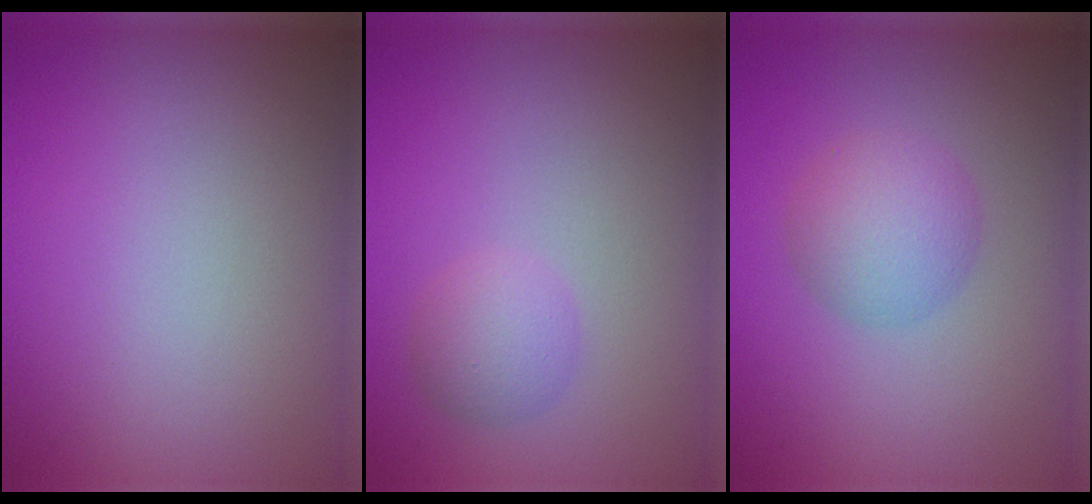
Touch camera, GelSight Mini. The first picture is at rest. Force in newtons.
{"total": 2.3, "press": 2.3, "slide": 0.1}
{"total": 3.8, "press": 3.8, "slide": 0.0}